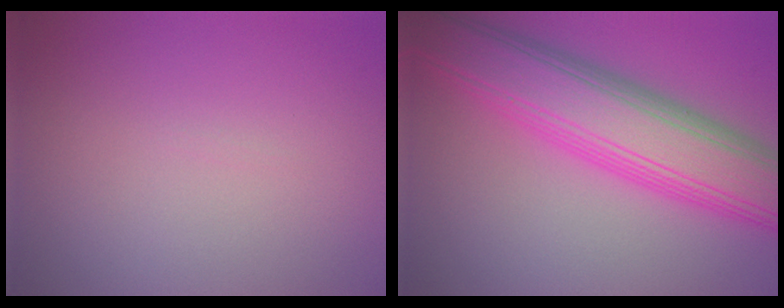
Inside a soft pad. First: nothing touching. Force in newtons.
{"total": 9.5, "press": 9.5, "slide": 0.2}